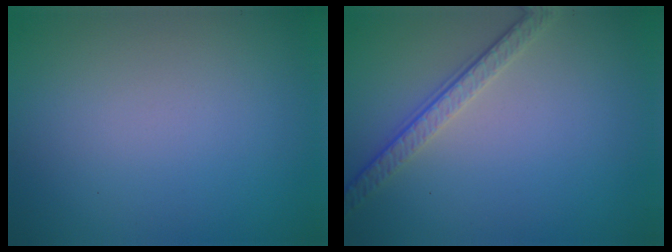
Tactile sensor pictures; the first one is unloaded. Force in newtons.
{"total": 3.6, "press": 2.5, "slide": 2.6}